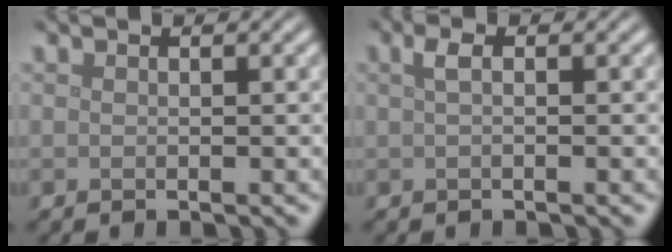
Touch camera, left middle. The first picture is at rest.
{"total": 1.3, "force": [0.3, 0.4, 1.2], "torque": [-0.026, 0.007, 0.005]}